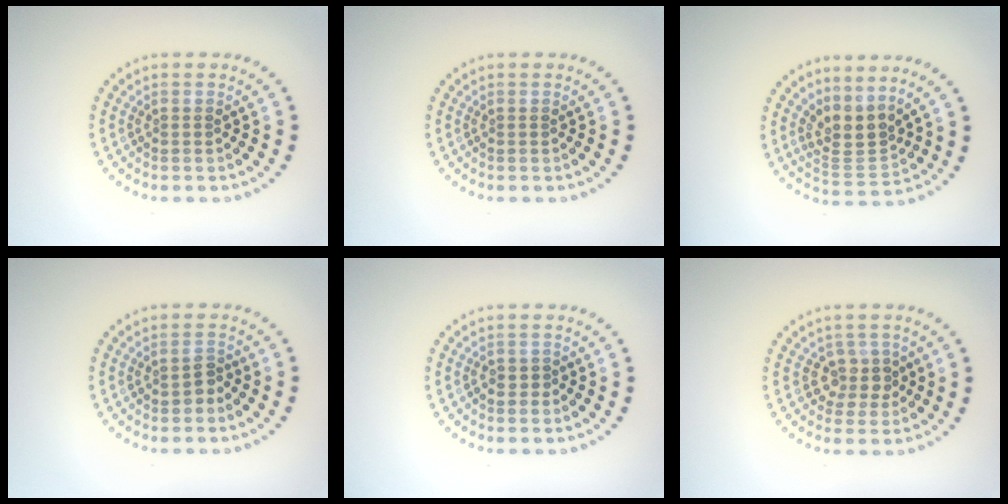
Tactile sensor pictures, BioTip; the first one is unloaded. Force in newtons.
{"total": 0.0}
{"total": 3.3, "press": 2.7, "slide": 1.9}
{"total": 1.2, "press": 1.1, "slide": 0.4}
{"total": 0.9, "press": 0.7, "slide": 0.5}
{"total": 2.3, "press": 2.0, "slide": 1.1}